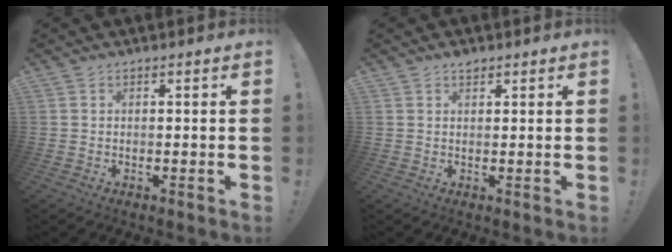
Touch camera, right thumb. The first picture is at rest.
{"total": 1.6, "force": [1.3, 0.9, 0.5], "torque": [0.002, -0.006, 0.021]}